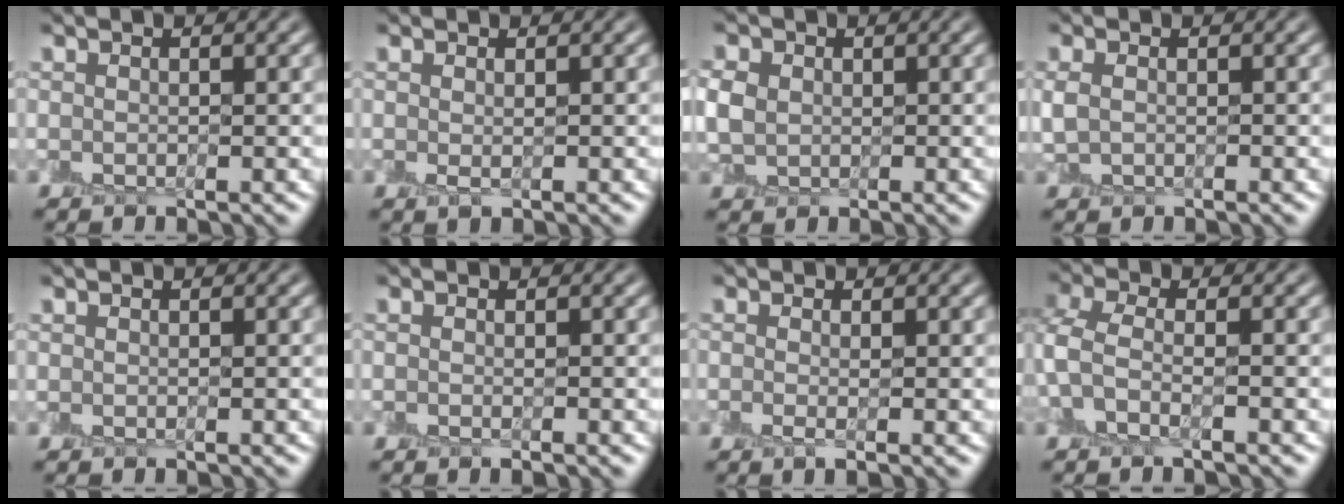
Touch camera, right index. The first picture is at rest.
{"total": 0.8, "force": [0.2, 0.2, 0.7], "torque": [-0.015, -0.004, 0.007]}
{"total": 2.7, "force": [0.3, 2.3, 1.3], "torque": [-0.032, 0.006, 0.004]}
{"total": 0.9, "force": [0.2, 0.6, 0.6], "torque": [-0.017, 0.002, 0.007]}
{"total": 0.0}
{"total": 0.6, "force": [-0.2, 0.1, 0.5], "torque": [-0.010, -0.001, -0.006]}
{"total": 1.4, "force": [-0.2, 0.4, 1.3], "torque": [-0.021, -0.003, -0.005]}
{"total": 2.1, "force": [-0.4, 1.0, 1.8], "torque": [-0.049, 0.008, -0.014]}